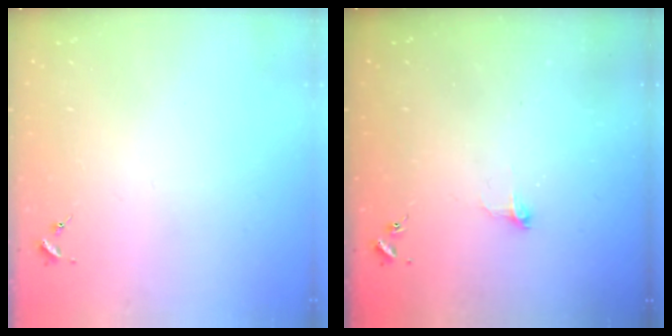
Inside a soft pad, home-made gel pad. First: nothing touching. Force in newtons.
{"total": 6.2, "press": 6.2, "slide": 0.6}